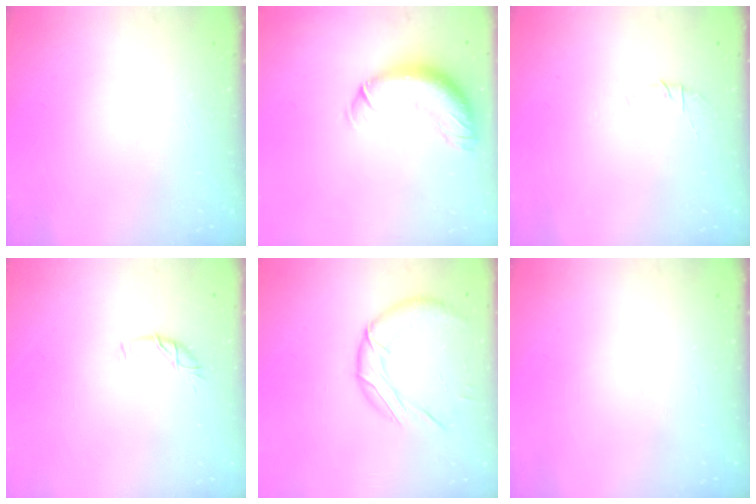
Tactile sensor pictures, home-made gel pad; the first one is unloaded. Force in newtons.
{"total": 13.3, "press": 13.0, "slide": 2.9}
{"total": 4.8, "press": 4.7, "slide": 1.2}
{"total": 6.1, "press": 6.1, "slide": 0.6}
{"total": 13.1, "press": 13.0, "slide": 1.0}
{"total": 0.0}